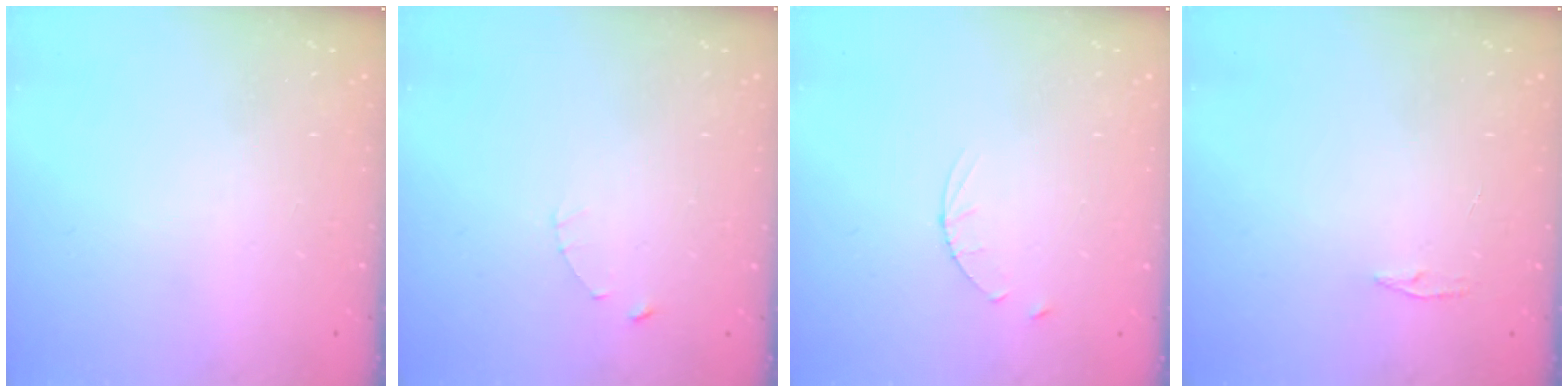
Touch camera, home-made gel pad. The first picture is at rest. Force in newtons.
{"total": 1.0, "press": 1.0, "slide": 0.2}
{"total": 3.1, "press": 3.1, "slide": 0.3}
{"total": 3.8, "press": 3.7, "slide": 0.5}